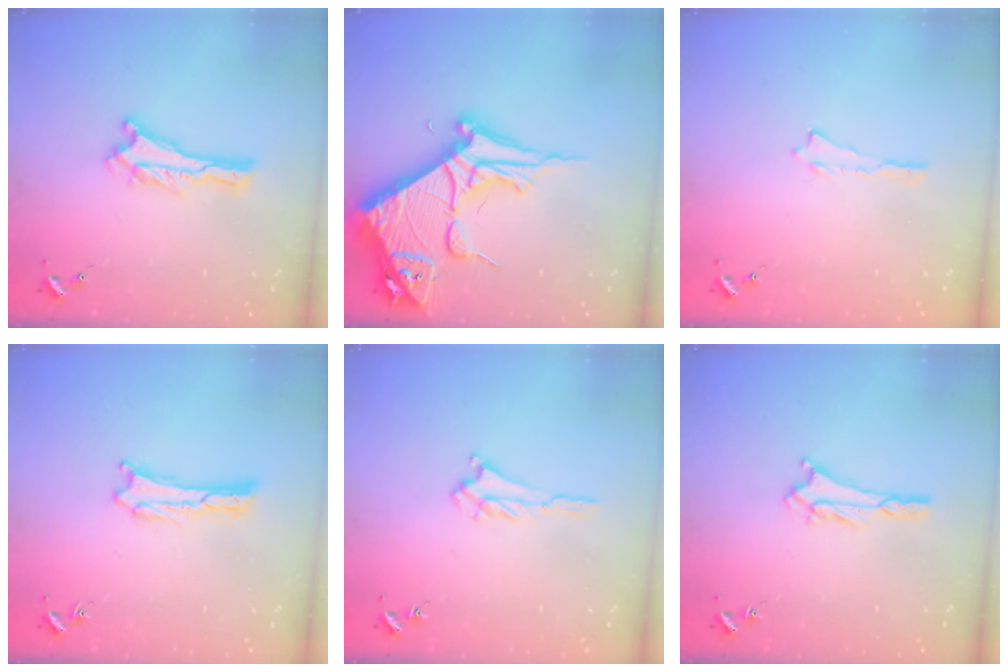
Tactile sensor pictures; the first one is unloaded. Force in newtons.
{"total": 10.6, "press": 10.6, "slide": 1.1}
{"total": 0.0}
{"total": 0.9, "press": 0.9, "slide": 0.0}
{"total": 2.0, "press": 2.0, "slide": 0.5}
{"total": 2.4, "press": 2.4, "slide": 0.4}